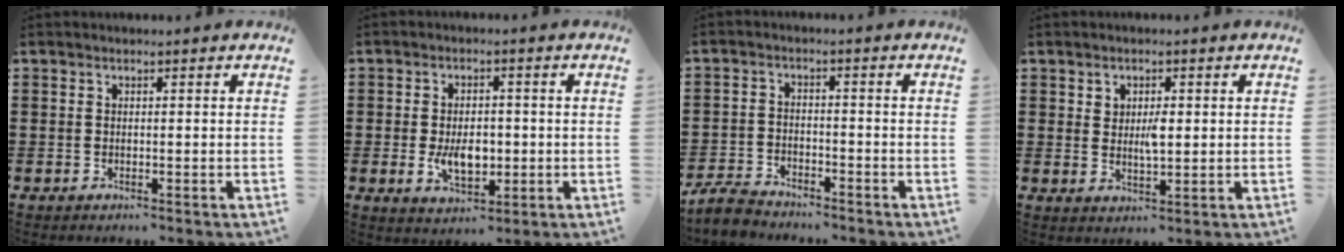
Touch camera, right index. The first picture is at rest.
{"total": 5.6, "force": [-0.9, 3.3, 4.5], "torque": [-0.071, -0.002, -0.019]}
{"total": 3.7, "force": [-3.6, 0.6, 0.7], "torque": [-0.031, 0.000, -0.078]}
{"total": 2.9, "force": [0.7, 1.4, 2.5], "torque": [-0.044, 0.000, 0.010]}